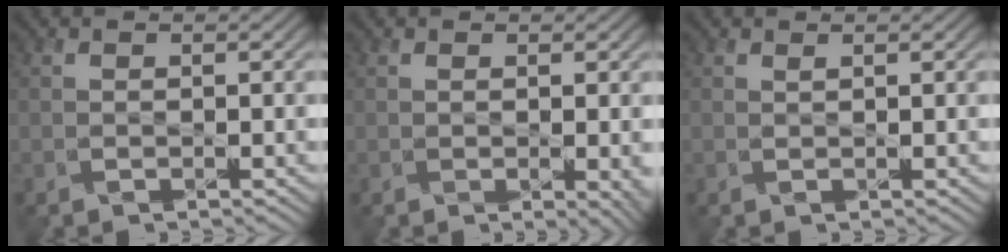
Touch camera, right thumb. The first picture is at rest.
{"total": 2.9, "force": [-0.5, 0.9, 2.7], "torque": [-0.035, -0.008, 0.003]}
{"total": 0.6, "force": [0.5, 0.1, 0.2], "torque": [-0.001, 0.004, 0.008]}